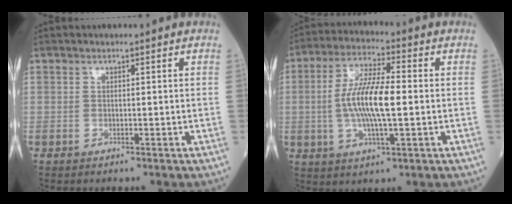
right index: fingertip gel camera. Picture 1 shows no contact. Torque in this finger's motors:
{"motor_torque": [0.65, 0.16, 0.47, 0.21]}